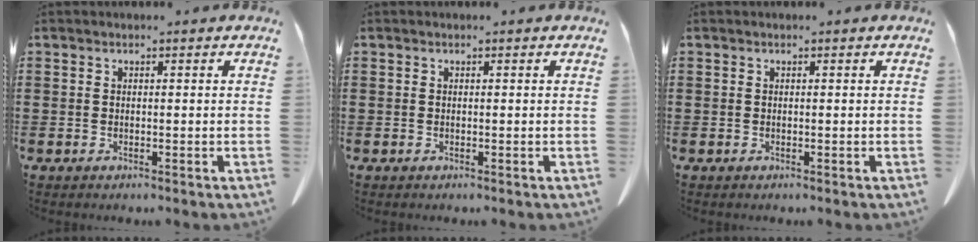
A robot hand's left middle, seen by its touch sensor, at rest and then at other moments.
{"total": 0.0}
{"total": 0.0}